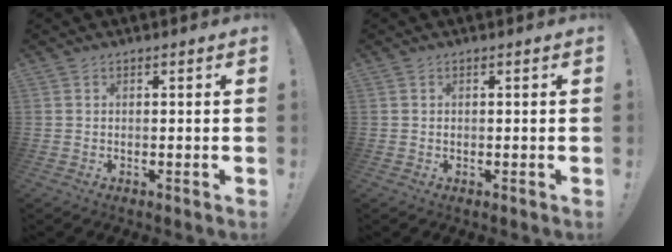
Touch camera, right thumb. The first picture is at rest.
{"total": 0.0}